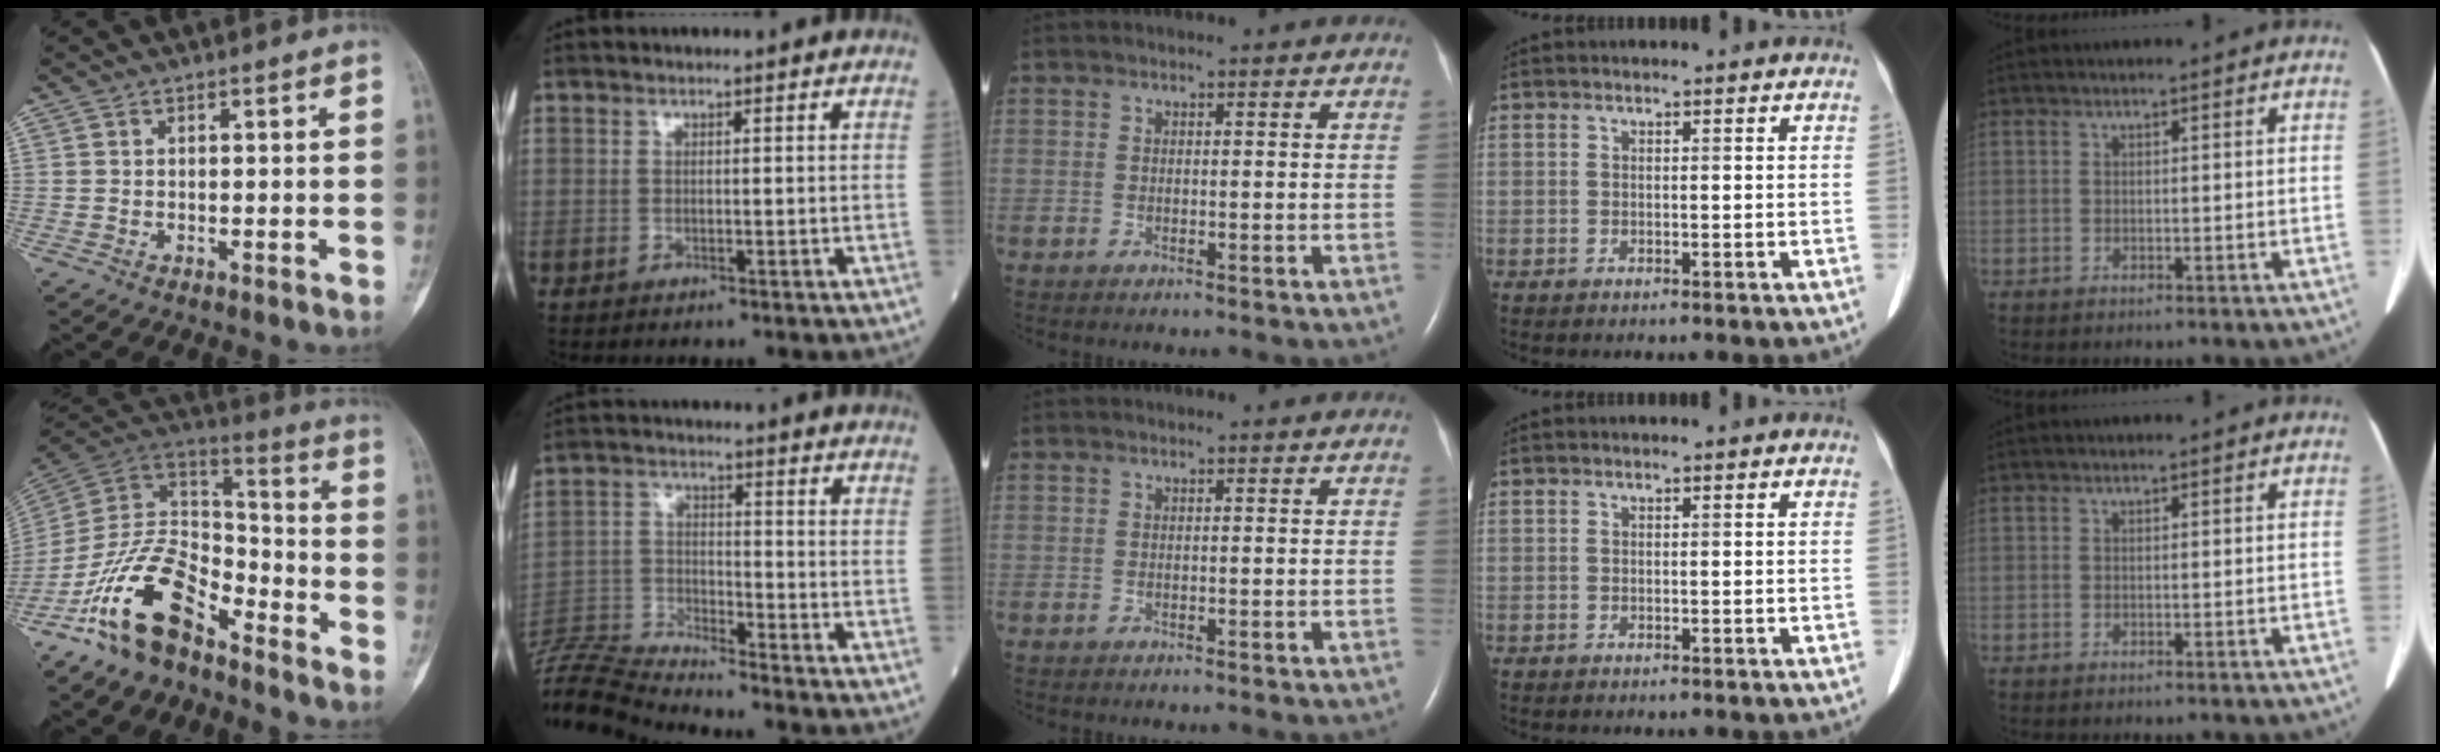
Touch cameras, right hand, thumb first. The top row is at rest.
{"thumb": {"total": 18.5, "force": [-11.5, 9.2, 11.3], "torque": [-0.189, 0.092, -0.217]}, "index": {"total": 11.3, "force": [-11.2, -1.4, 1.1], "torque": [-0.018, 0.007, -0.216]}}